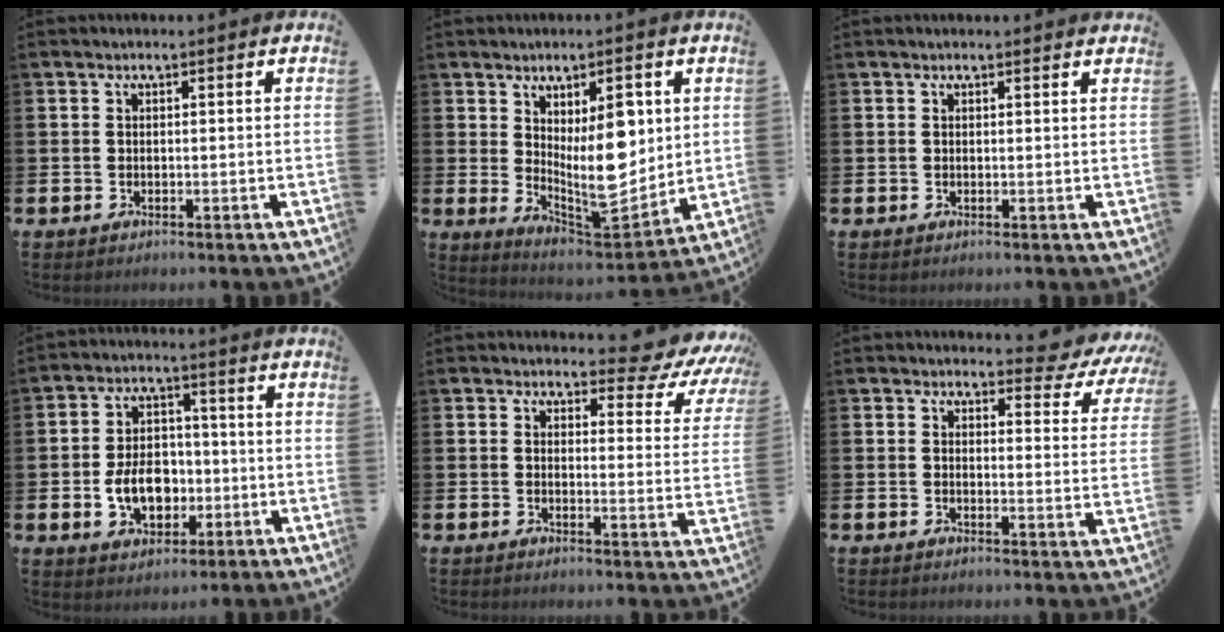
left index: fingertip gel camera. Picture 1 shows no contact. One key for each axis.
{"total": 9.6, "fx": 2.0, "fy": 4.1, "fz": 8.4, "tx": -0.127, "ty": -0.020, "tz": 0.034}
{"total": 0.6, "fx": 0.6, "fy": 0.0, "fz": 0.1, "tx": 0.006, "ty": -0.003, "tz": 0.009}
{"total": 7.1, "fx": -1.5, "fy": 5.2, "fz": 4.7, "tx": -0.078, "ty": 0.008, "tz": -0.032}
{"total": 5.0, "fx": 4.4, "fy": 1.8, "fz": 1.6, "tx": -0.012, "ty": -0.043, "tz": 0.067}
{"total": 3.7, "fx": 3.4, "fy": 1.3, "fz": 0.9, "tx": -0.009, "ty": -0.031, "tz": 0.052}